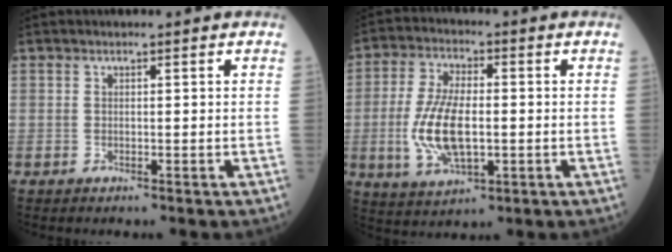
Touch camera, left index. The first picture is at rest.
{"total": 10.7, "force": [-1.5, 4.3, 9.7], "torque": [-0.209, -0.002, -0.022]}